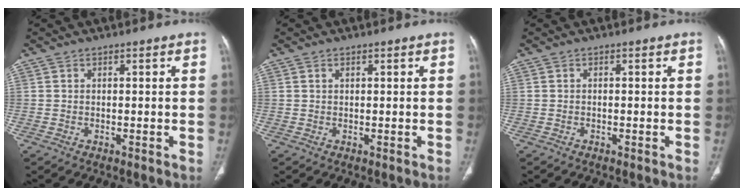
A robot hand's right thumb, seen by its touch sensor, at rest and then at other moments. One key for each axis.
{"total": 0.6, "fx": 0.3, "fy": 0.3, "fz": 0.3, "tx": -0.009, "ty": 0.002, "tz": 0.006}
{"total": 0.0}